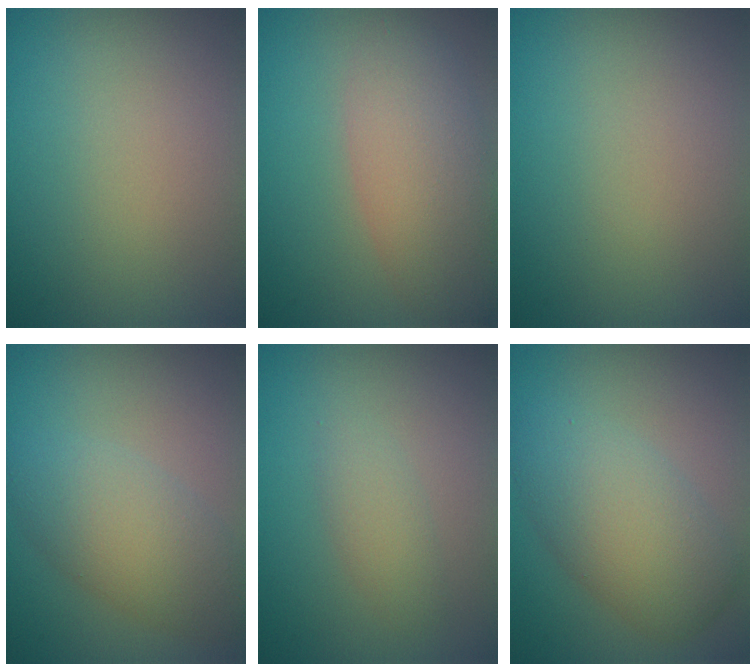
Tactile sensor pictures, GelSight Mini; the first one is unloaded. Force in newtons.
{"total": 5.4, "press": 5.4, "slide": 0.3}
{"total": 0.0}
{"total": 4.8, "press": 4.8, "slide": 0.0}
{"total": 1.7, "press": 1.7, "slide": 0.1}
{"total": 5.8, "press": 5.8, "slide": 0.1}